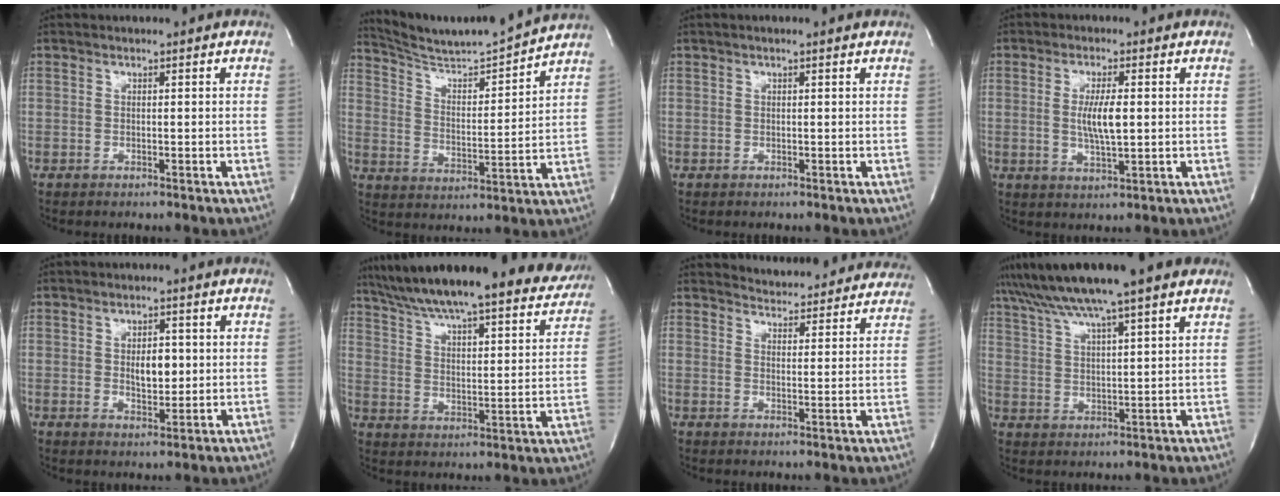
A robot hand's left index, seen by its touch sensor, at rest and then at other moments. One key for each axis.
{"total": 13.5, "fx": 13.0, "fy": -1.8, "fz": 3.1, "tx": -0.063, "ty": -0.027, "tz": 0.210}
{"total": 1.3, "fx": 1.0, "fy": 0.0, "fz": 0.9, "tx": -0.017, "ty": 0.013, "tz": 0.012}
{"total": 5.2, "fx": 0.2, "fy": 0.9, "fz": 5.1, "tx": -0.099, "ty": -0.006, "tz": 0.005}
{"total": 4.2, "fx": 0.3, "fy": 2.1, "fz": 3.6, "tx": -0.057, "ty": -0.005, "tz": 0.010}
{"total": 26.7, "fx": 23.5, "fy": 4.2, "fz": 12.0, "tx": -0.191, "ty": -0.029, "tz": 0.312}
{"total": 14.7, "fx": 14.3, "fy": 3.1, "fz": 1.6, "tx": -0.004, "ty": -0.022, "tz": 0.157}
{"total": 14.1, "fx": 11.0, "fy": 0.5, "fz": 8.9, "tx": -0.155, "ty": 0.032, "tz": 0.172}